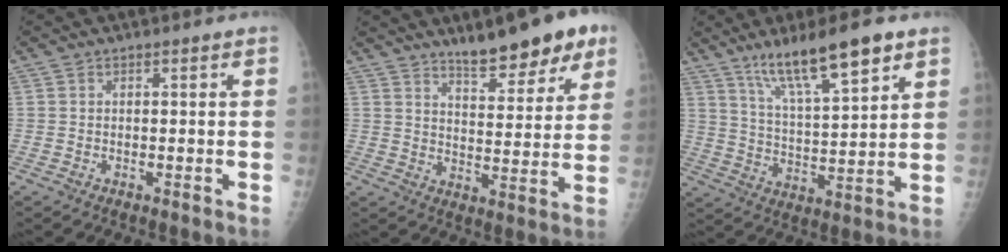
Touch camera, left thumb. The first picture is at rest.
{"total": 14.0, "force": [9.7, 4.1, 9.1], "torque": [-0.095, -0.049, 0.147]}
{"total": 14.4, "force": [9.4, 2.8, 10.6], "torque": [-0.172, -0.042, 0.170]}